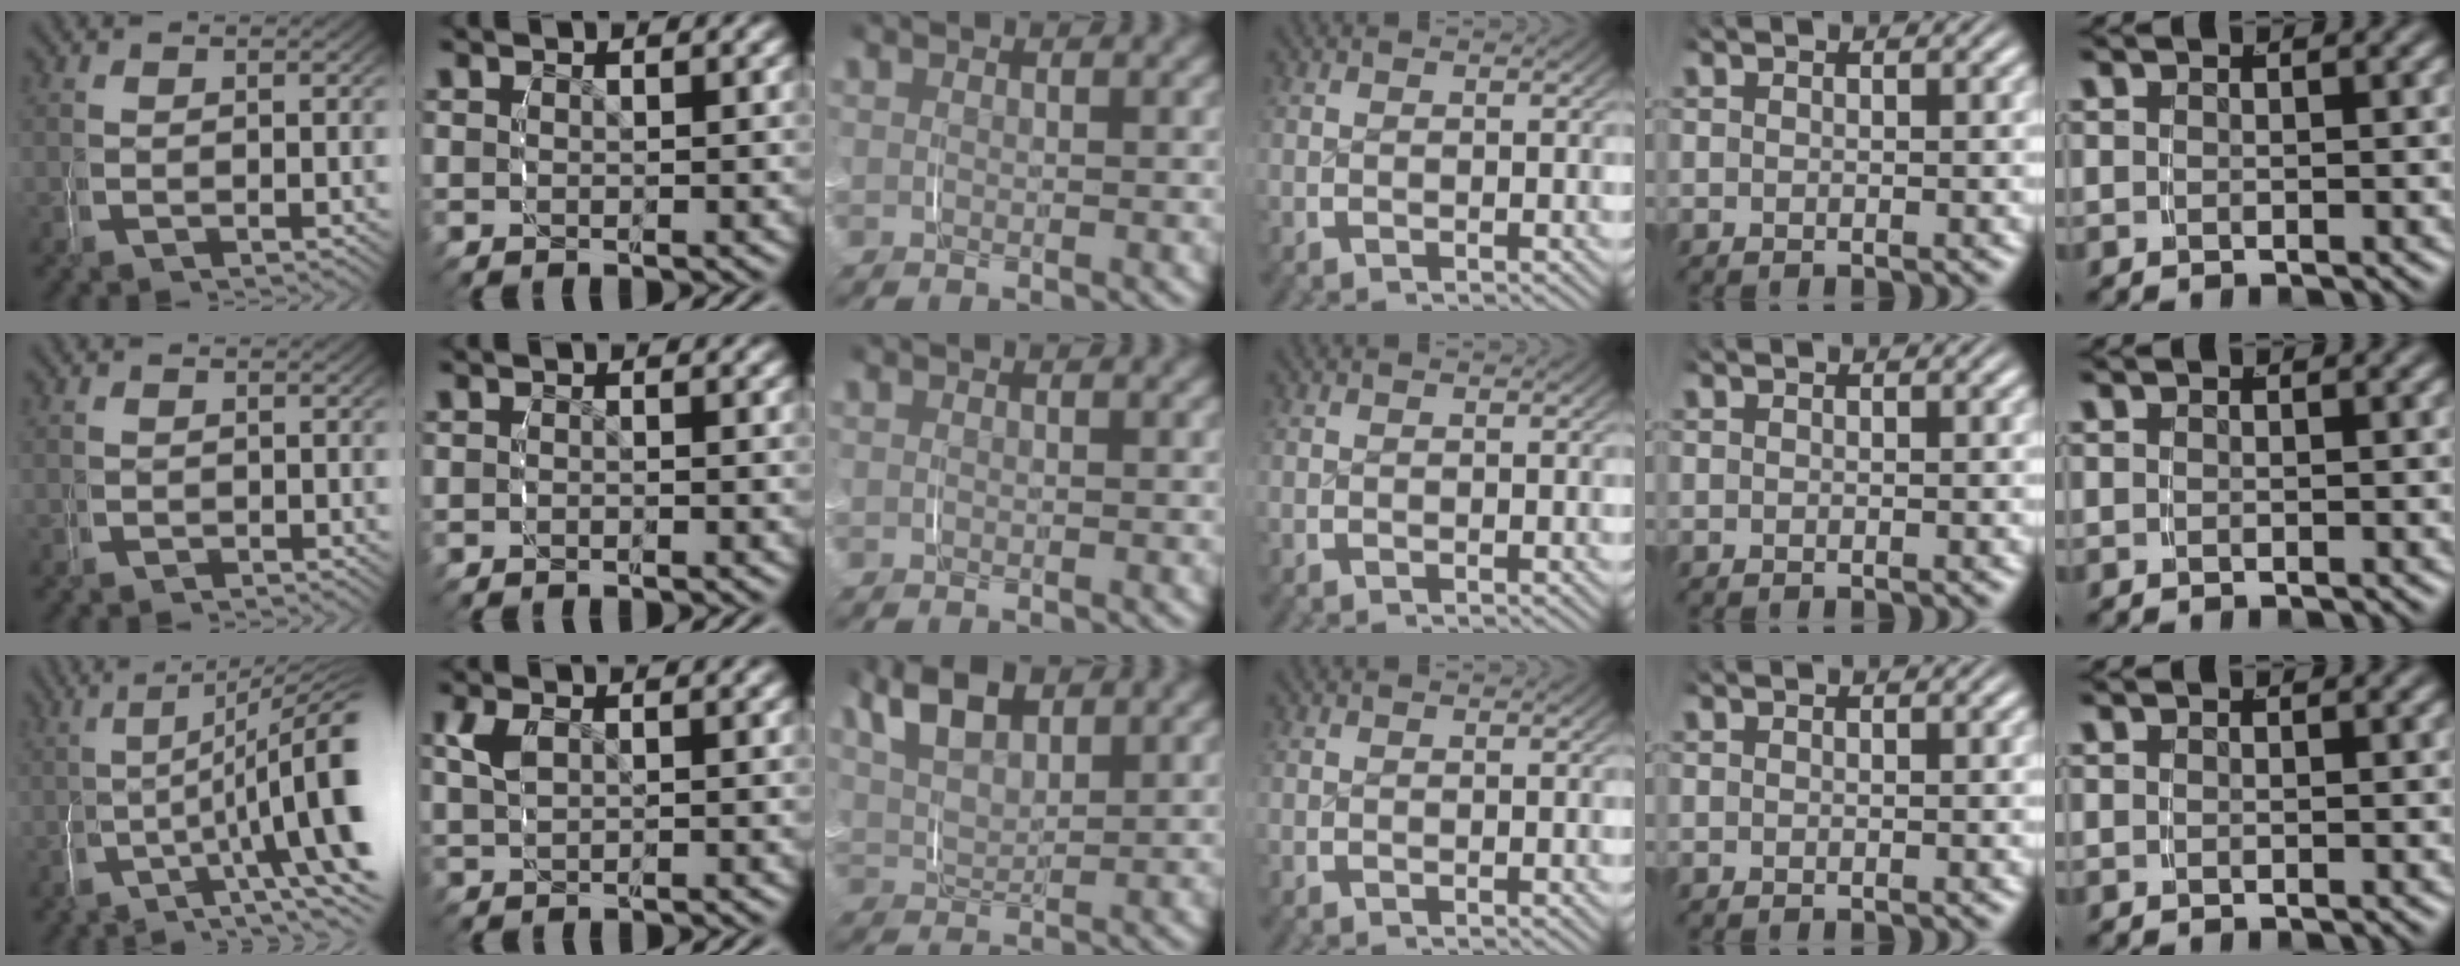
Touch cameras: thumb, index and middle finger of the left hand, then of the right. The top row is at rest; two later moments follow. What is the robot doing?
{"motion": "grasp_and_lifting", "object": "keyboard"}